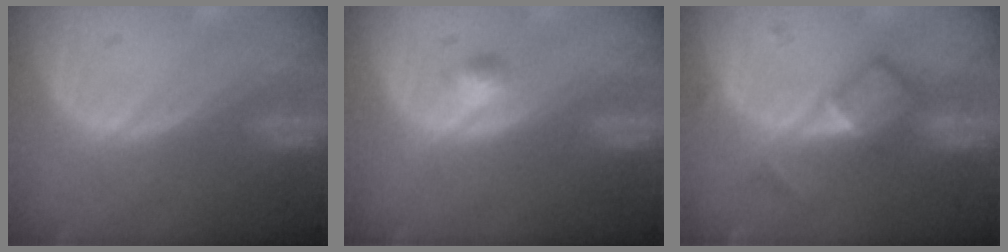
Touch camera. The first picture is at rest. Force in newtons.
{"total": 2.0, "press": 1.8, "slide": 0.8}
{"total": 4.8, "press": 4.6, "slide": 1.4}